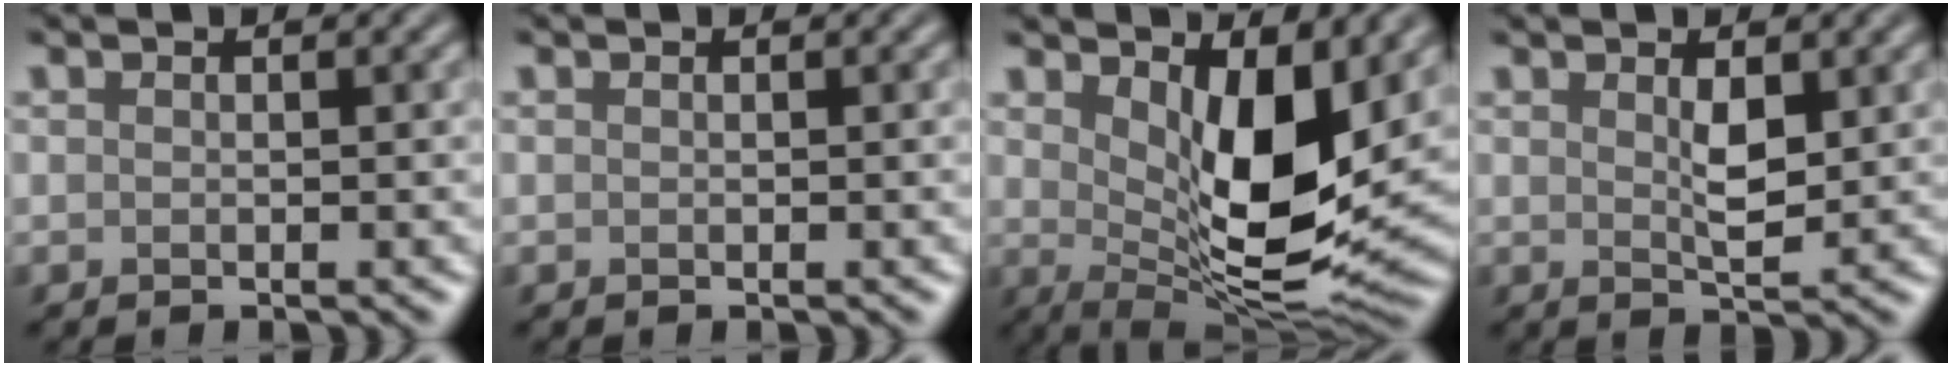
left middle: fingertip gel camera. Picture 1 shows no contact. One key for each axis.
{"total": 0.0}
{"total": 9.5, "fx": 2.3, "fy": 3.8, "fz": 8.4, "tx": -0.137, "ty": -0.024, "tz": 0.046}
{"total": 2.2, "fx": 0.9, "fy": 0.7, "fz": 1.9, "tx": -0.038, "ty": -0.006, "tz": 0.018}